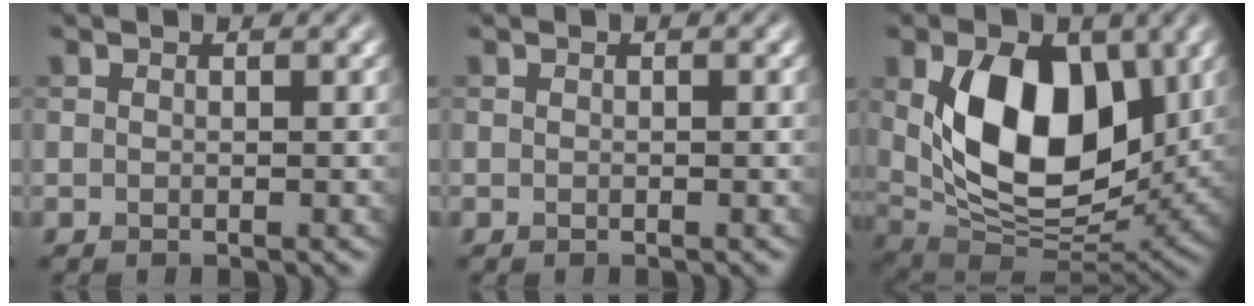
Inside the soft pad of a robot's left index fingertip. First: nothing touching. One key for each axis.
{"total": 0.0}
{"total": 12.1, "fx": 2.2, "fy": 7.5, "fz": 9.3, "tx": -0.147, "ty": -0.018, "tz": 0.040}